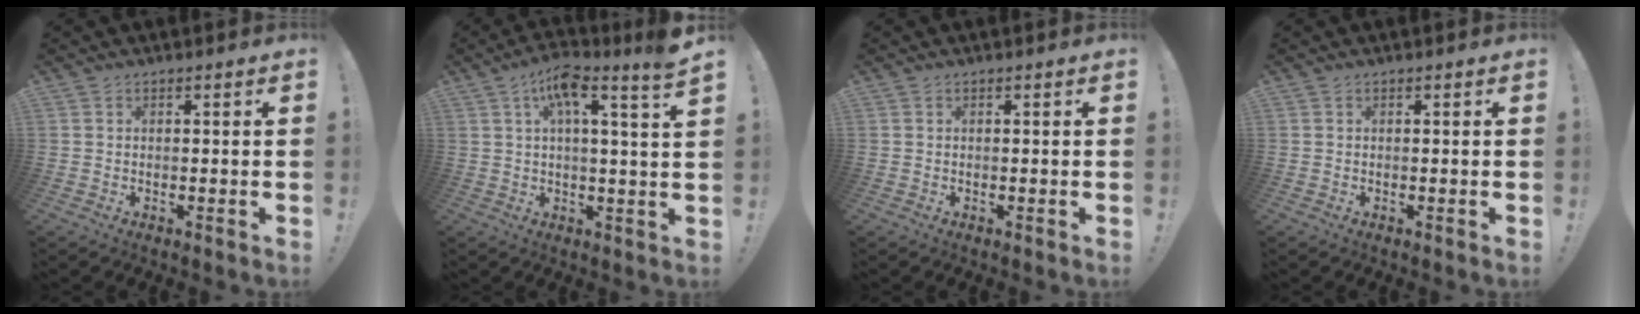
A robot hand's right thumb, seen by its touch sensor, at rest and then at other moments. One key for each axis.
{"total": 10.0, "fx": 4.8, "fy": 1.0, "fz": 8.7, "tx": -0.147, "ty": -0.021, "tz": 0.075}
{"total": 0.0}
{"total": 0.0}